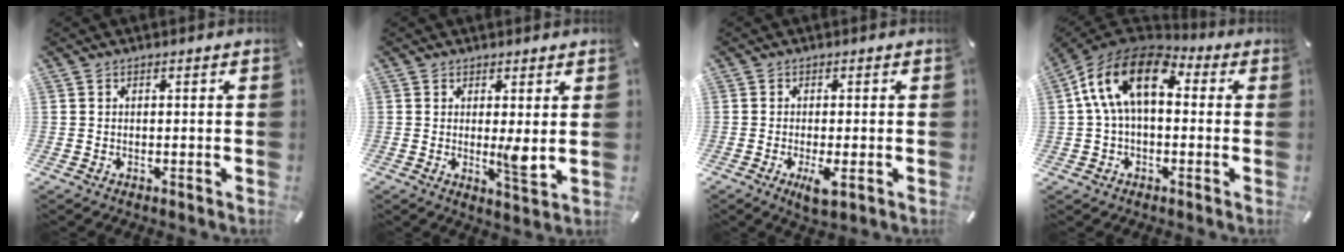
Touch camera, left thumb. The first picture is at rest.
{"total": 4.8, "force": [0.6, 1.0, 4.6], "torque": [-0.074, -0.017, 0.008]}
{"total": 4.7, "force": [-1.4, 1.4, 4.3], "torque": [-0.080, -0.008, -0.021]}
{"total": 15.3, "force": [3.1, 9.3, 11.8], "torque": [-0.236, 0.001, 0.055]}